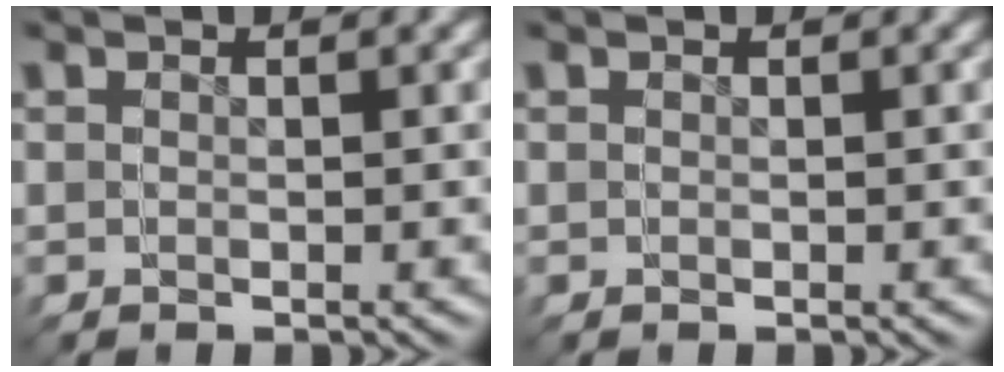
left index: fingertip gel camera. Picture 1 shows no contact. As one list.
[{"total": 0.0}]